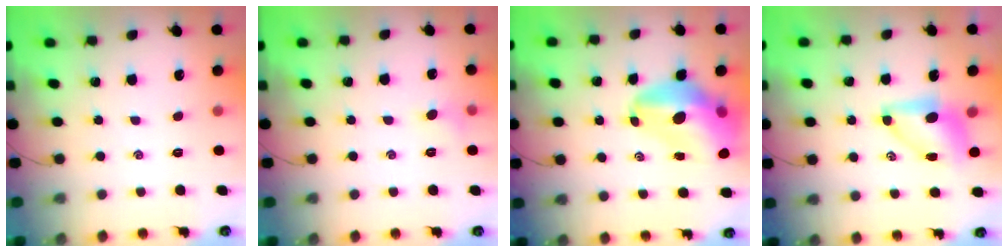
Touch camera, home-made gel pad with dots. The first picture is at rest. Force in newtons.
{"total": 4.6, "press": 4.4, "slide": 1.6}
{"total": 15.0, "press": 14.3, "slide": 4.2}
{"total": 7.3, "press": 7.3, "slide": 0.9}